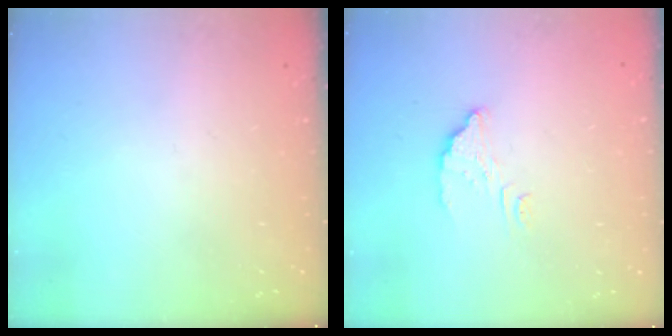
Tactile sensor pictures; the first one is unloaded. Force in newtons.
{"total": 4.8, "press": 4.8, "slide": 0.4}